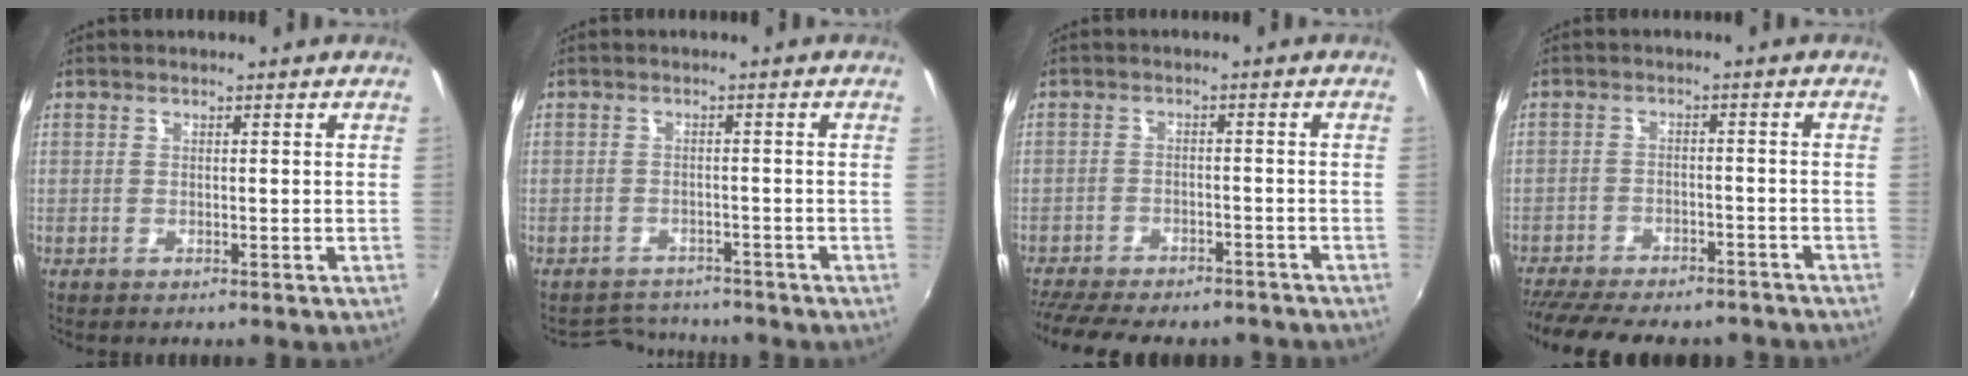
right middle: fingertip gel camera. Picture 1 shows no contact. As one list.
[{"total": 5.2, "force": [-5.0, 1.6, 0.1], "torque": [-0.019, 0.002, -0.080]}, {"total": 16.1, "force": [-13.7, 4.7, 6.9], "torque": [-0.154, -0.029, -0.195]}, {"total": 18.2, "force": [-15.4, 5.5, 7.9], "torque": [-0.172, -0.027, -0.215]}]